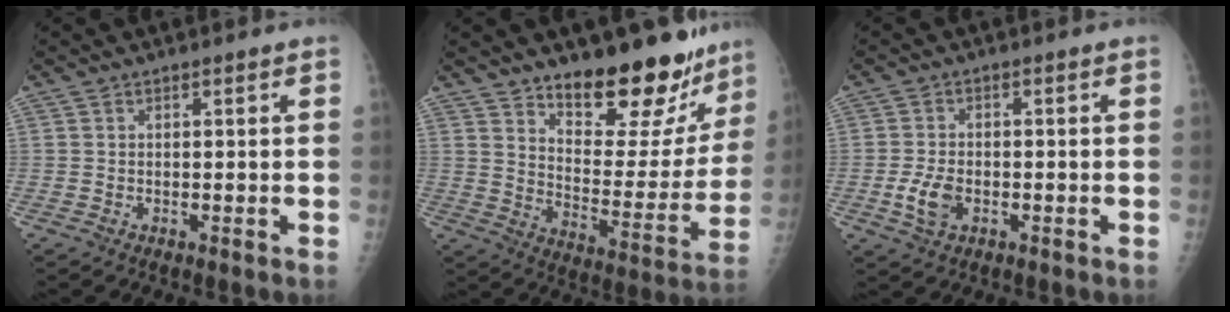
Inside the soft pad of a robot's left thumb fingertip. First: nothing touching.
{"total": 20.2, "force": [16.2, 7.6, 9.4], "torque": [-0.078, -0.125, 0.232]}
{"total": 4.9, "force": [-1.5, 3.1, 3.5], "torque": [-0.068, 0.004, -0.026]}